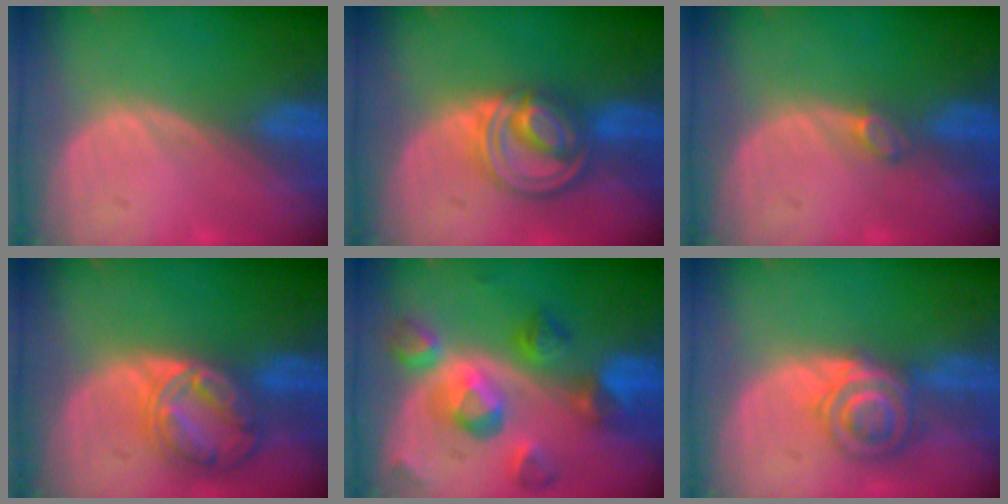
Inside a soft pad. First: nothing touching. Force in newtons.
{"total": 8.1, "press": 6.9, "slide": 4.3}
{"total": 1.4, "press": 1.4, "slide": 0.2}
{"total": 8.5, "press": 7.2, "slide": 4.5}
{"total": 10.3, "press": 9.2, "slide": 4.7}
{"total": 6.7, "press": 5.9, "slide": 3.2}